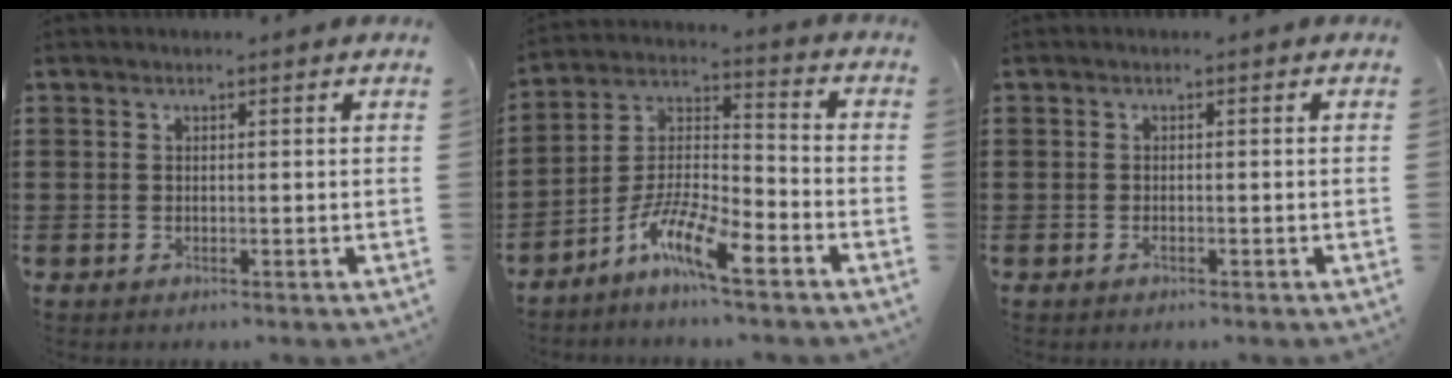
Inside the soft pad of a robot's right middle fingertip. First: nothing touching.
{"total": 9.0, "force": [-6.6, 1.7, 5.9], "torque": [-0.134, -0.011, -0.133]}
{"total": 0.8, "force": [-0.6, 0.3, 0.5], "torque": [-0.012, -0.003, -0.011]}